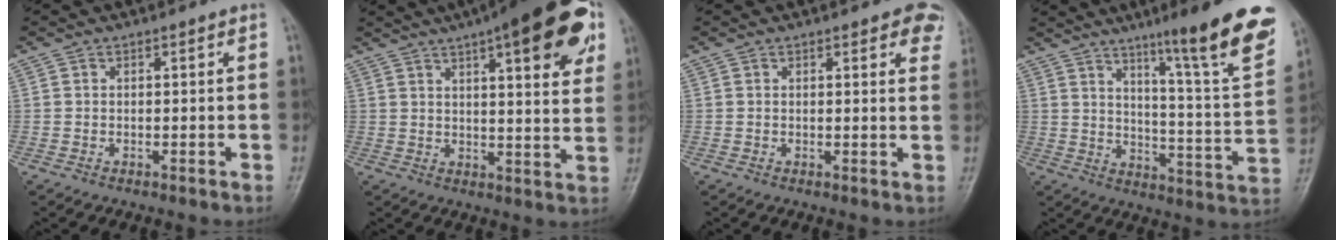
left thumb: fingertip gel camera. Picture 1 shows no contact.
{"total": 21.0, "force": [10.4, 6.0, 17.3], "torque": [-0.214, -0.013, 0.136]}
{"total": 5.5, "force": [3.5, 2.2, 3.6], "torque": [-0.012, -0.010, 0.027]}
{"total": 20.8, "force": [13.0, 1.8, 16.2], "torque": [-0.197, -0.066, 0.189]}